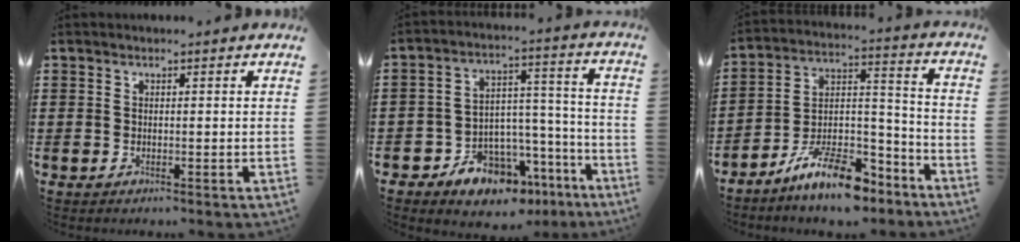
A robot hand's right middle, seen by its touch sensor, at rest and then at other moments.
{"total": 8.7, "force": [-7.3, 4.3, 1.8], "torque": [-0.029, 0.033, -0.134]}
{"total": 11.7, "force": [-9.7, 2.8, 6.0], "torque": [-0.102, 0.034, -0.185]}